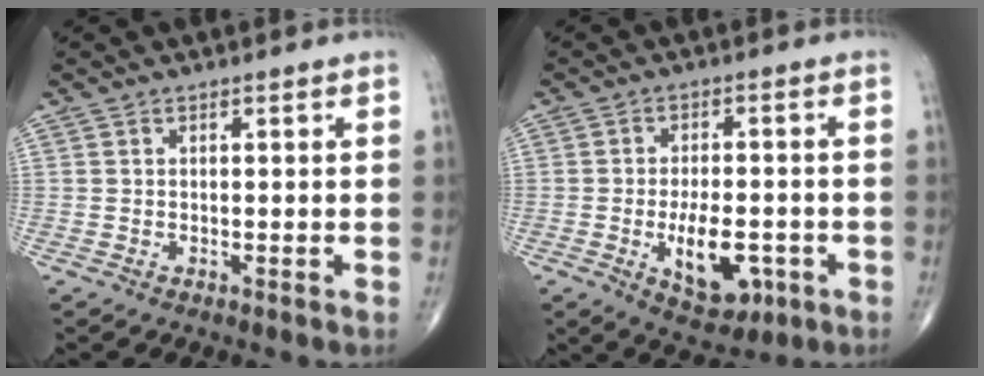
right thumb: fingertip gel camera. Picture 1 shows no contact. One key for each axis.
{"total": 10.1, "fx": -3.1, "fy": 5.3, "fz": 8.1, "tx": -0.112, "ty": 0.007, "tz": -0.035}